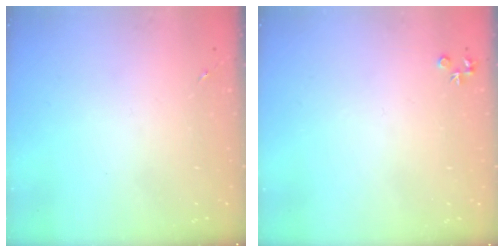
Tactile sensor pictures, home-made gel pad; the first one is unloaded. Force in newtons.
{"total": 4.0, "press": 4.0, "slide": 0.6}